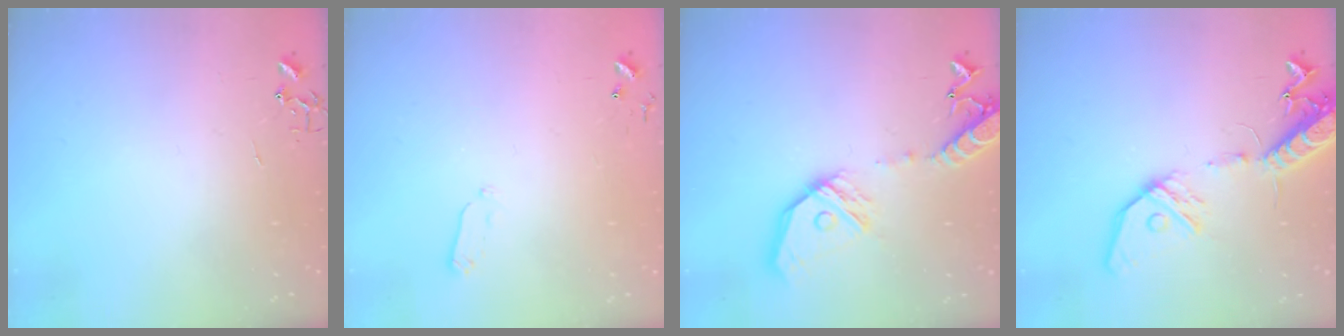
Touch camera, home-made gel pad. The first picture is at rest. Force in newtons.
{"total": 4.0, "press": 3.9, "slide": 0.9}
{"total": 18.2, "press": 17.9, "slide": 3.1}
{"total": 17.0, "press": 16.7, "slide": 3.3}